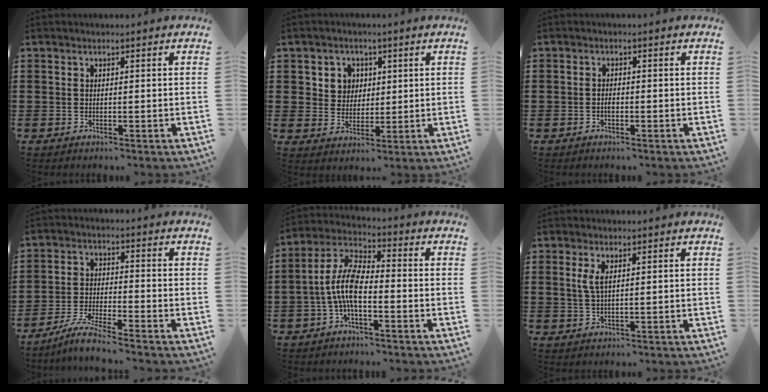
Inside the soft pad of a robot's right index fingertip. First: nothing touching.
{"total": 4.3, "force": [1.4, 4.0, 0.8], "torque": [-0.034, 0.016, 0.024]}
{"total": 1.0, "force": [-0.4, 0.6, 0.6], "torque": [-0.014, -0.002, -0.008]}
{"total": 4.9, "force": [-4.4, -0.4, 2.0], "torque": [-0.054, -0.015, -0.090]}
{"total": 7.9, "force": [-2.1, 2.7, 7.2], "torque": [-0.166, -0.006, -0.044]}
{"total": 2.4, "force": [0.8, 0.6, 2.1], "torque": [-0.045, 0.005, 0.012]}